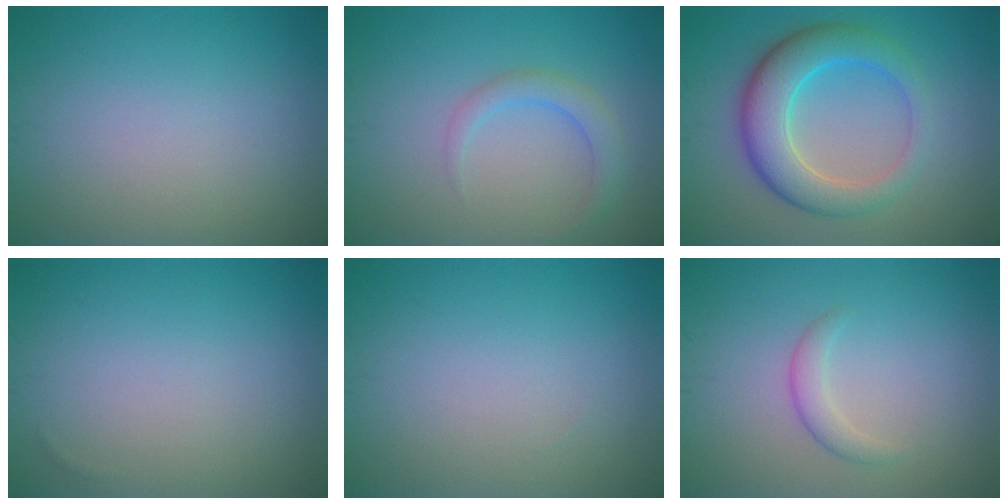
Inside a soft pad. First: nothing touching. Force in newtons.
{"total": 2.2, "press": 2.2, "slide": 0.1}
{"total": 6.6, "press": 6.6, "slide": 0.3}
{"total": 0.0}
{"total": 0.0}
{"total": 1.6, "press": 1.6, "slide": 0.1}